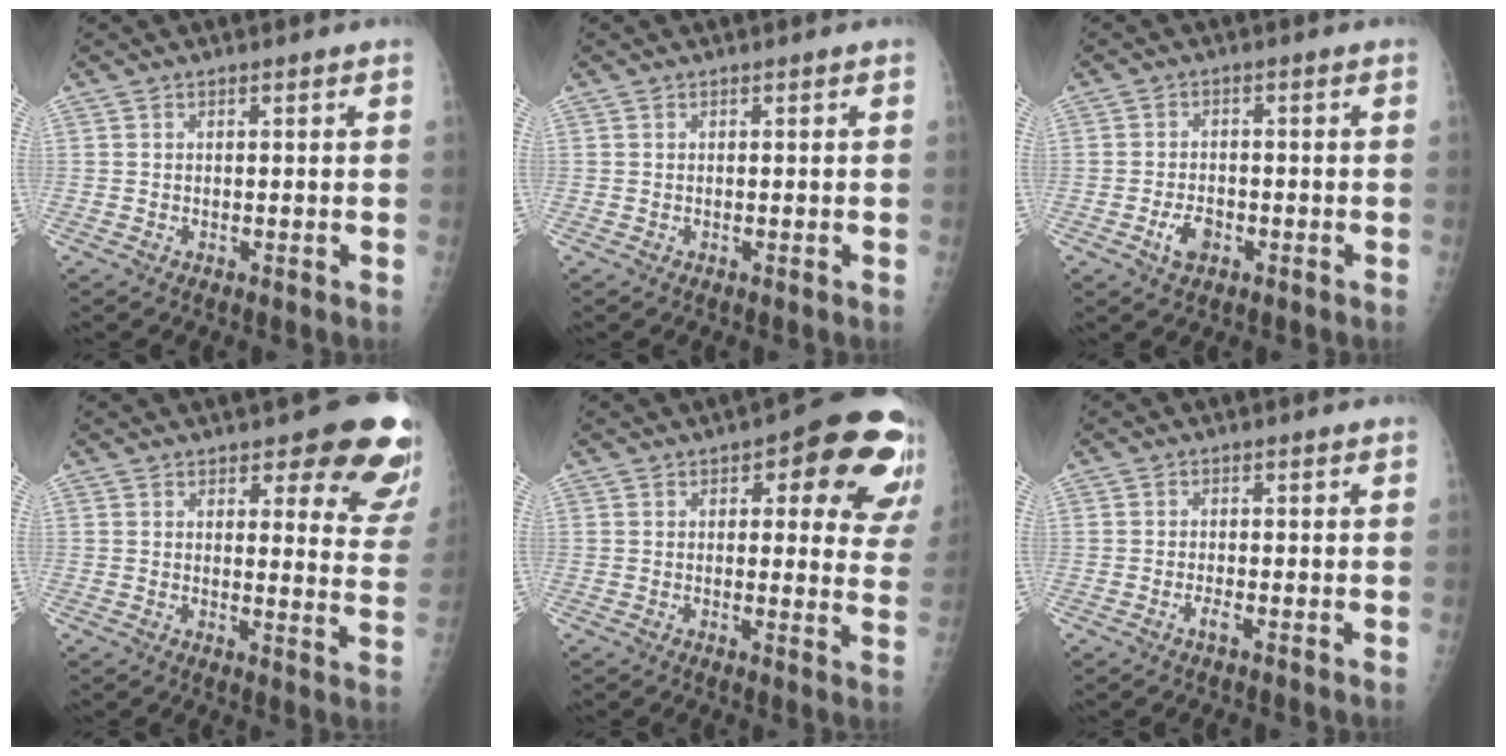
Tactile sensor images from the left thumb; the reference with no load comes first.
{"total": 0.0}
{"total": 3.9, "force": [-1.7, 2.4, 2.5], "torque": [-0.040, 0.009, -0.029]}
{"total": 14.6, "force": [10.3, 4.9, 9.2], "torque": [-0.057, -0.062, 0.103]}
{"total": 16.7, "force": [8.4, 6.8, 12.7], "torque": [-0.100, -0.029, 0.086]}
{"total": 1.3, "force": [-0.7, 0.2, 1.1], "torque": [-0.022, -0.001, -0.015]}